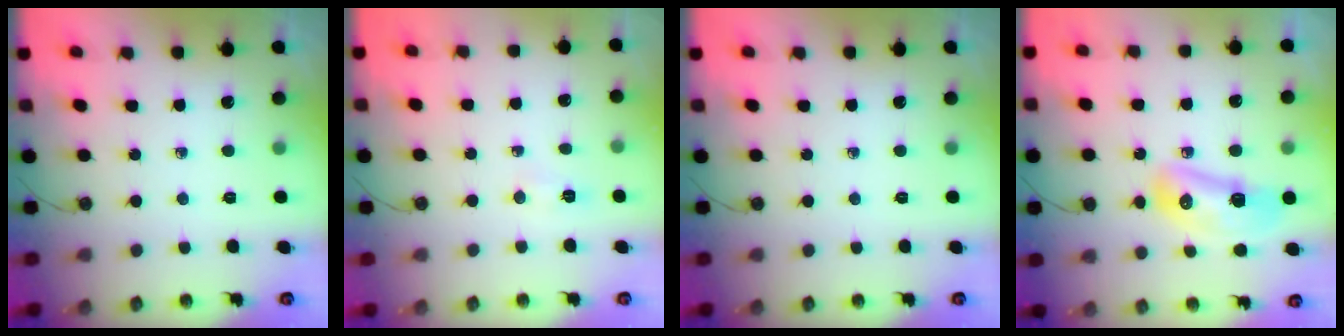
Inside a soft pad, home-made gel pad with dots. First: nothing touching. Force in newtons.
{"total": 3.2, "press": 3.2, "slide": 0.4}
{"total": 0.0}
{"total": 10.5, "press": 10.5, "slide": 1.1}